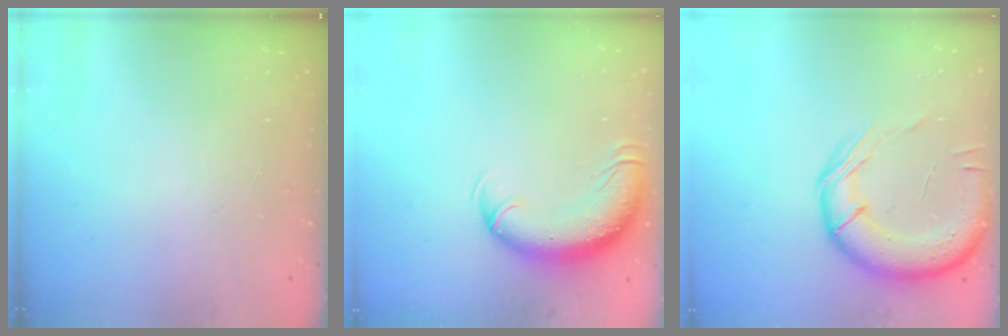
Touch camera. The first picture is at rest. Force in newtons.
{"total": 10.6, "press": 10.3, "slide": 2.5}
{"total": 16.7, "press": 16.5, "slide": 2.5}